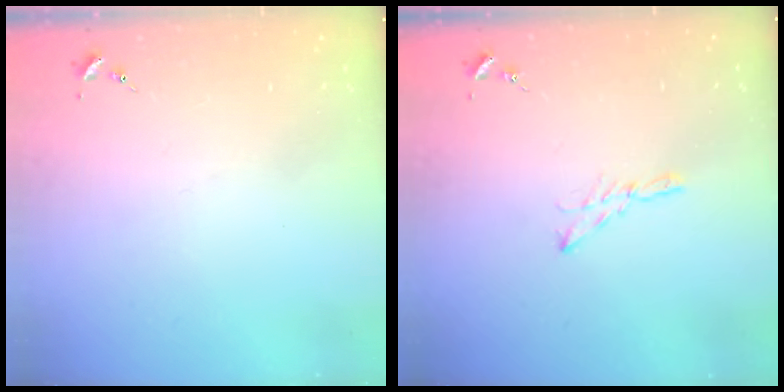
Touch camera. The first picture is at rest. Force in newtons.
{"total": 4.7, "press": 4.7, "slide": 0.1}